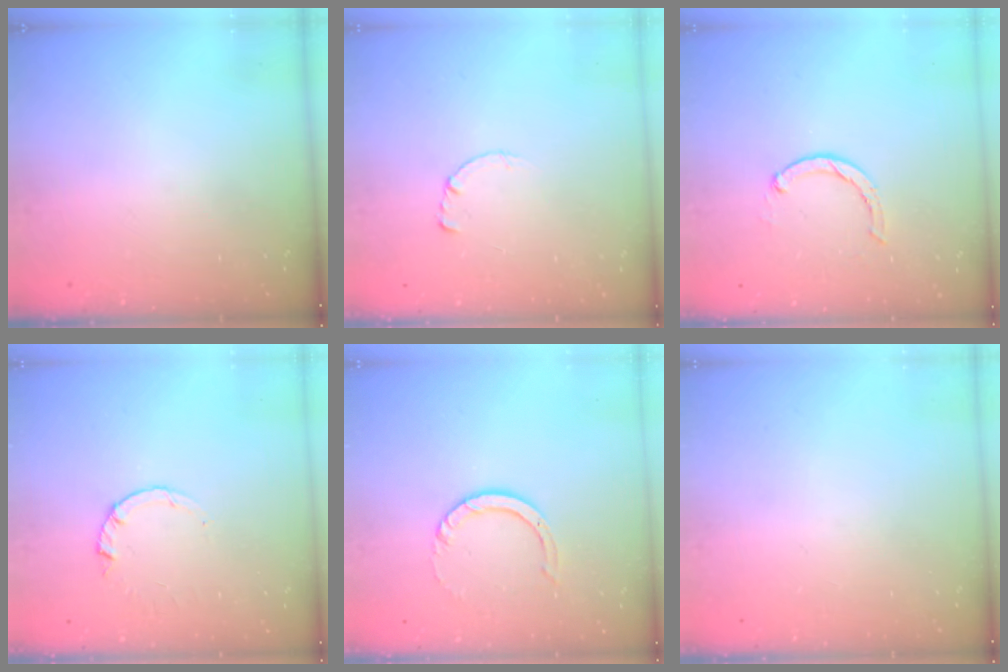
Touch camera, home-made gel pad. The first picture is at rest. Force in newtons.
{"total": 0.7, "press": 0.6, "slide": 0.1}
{"total": 1.7, "press": 1.6, "slide": 0.3}
{"total": 1.0, "press": 0.9, "slide": 0.3}
{"total": 4.7, "press": 4.7, "slide": 0.4}
{"total": 0.0}